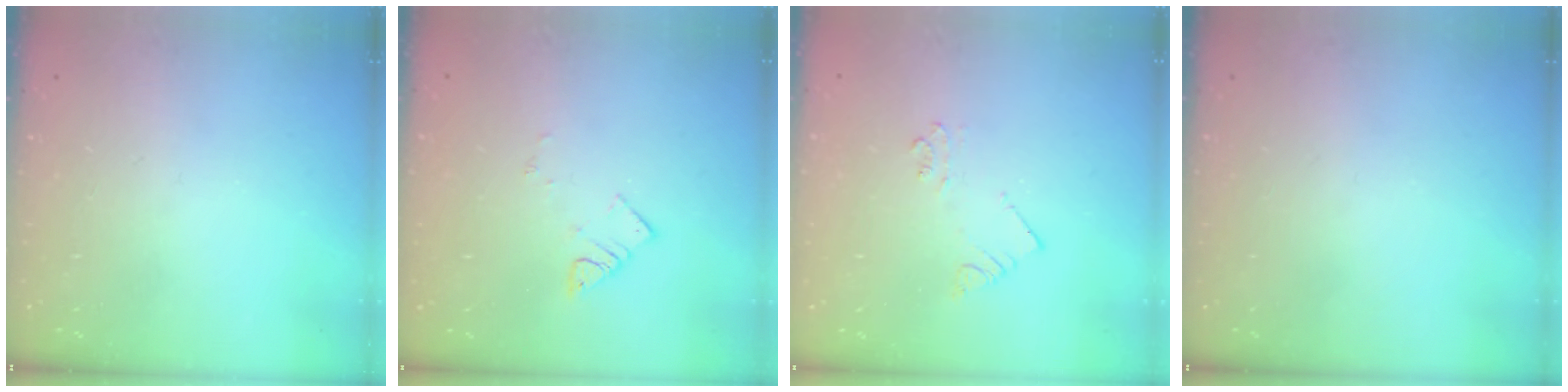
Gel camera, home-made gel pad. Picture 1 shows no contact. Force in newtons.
{"total": 3.4, "press": 3.4, "slide": 0.3}
{"total": 2.5, "press": 2.5, "slide": 0.2}
{"total": 0.0}